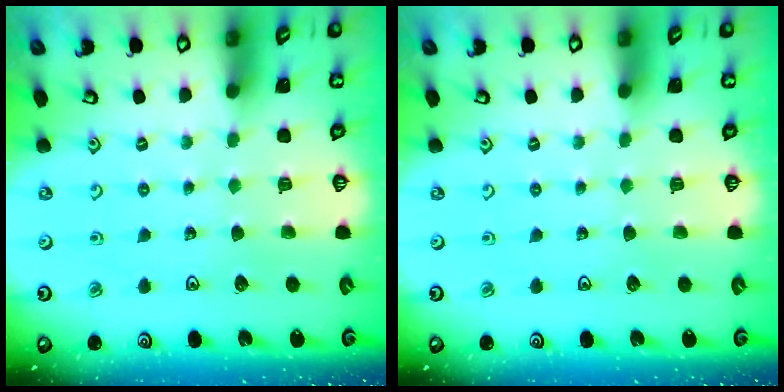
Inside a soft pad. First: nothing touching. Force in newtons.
{"total": 0.0}